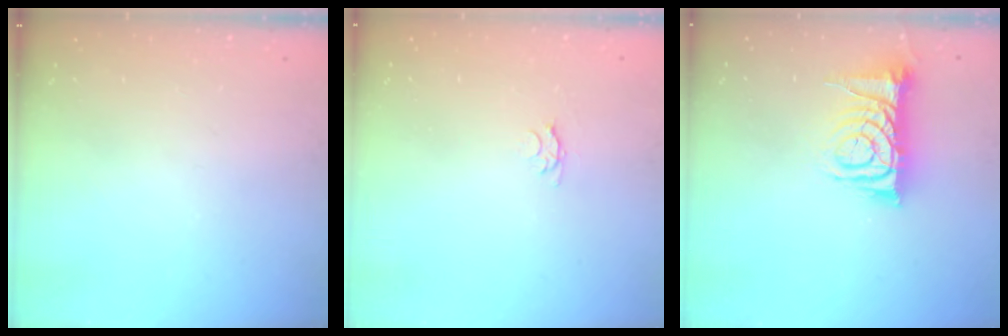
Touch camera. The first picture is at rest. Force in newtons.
{"total": 3.3, "press": 3.2, "slide": 0.5}
{"total": 10.3, "press": 10.3, "slide": 1.0}